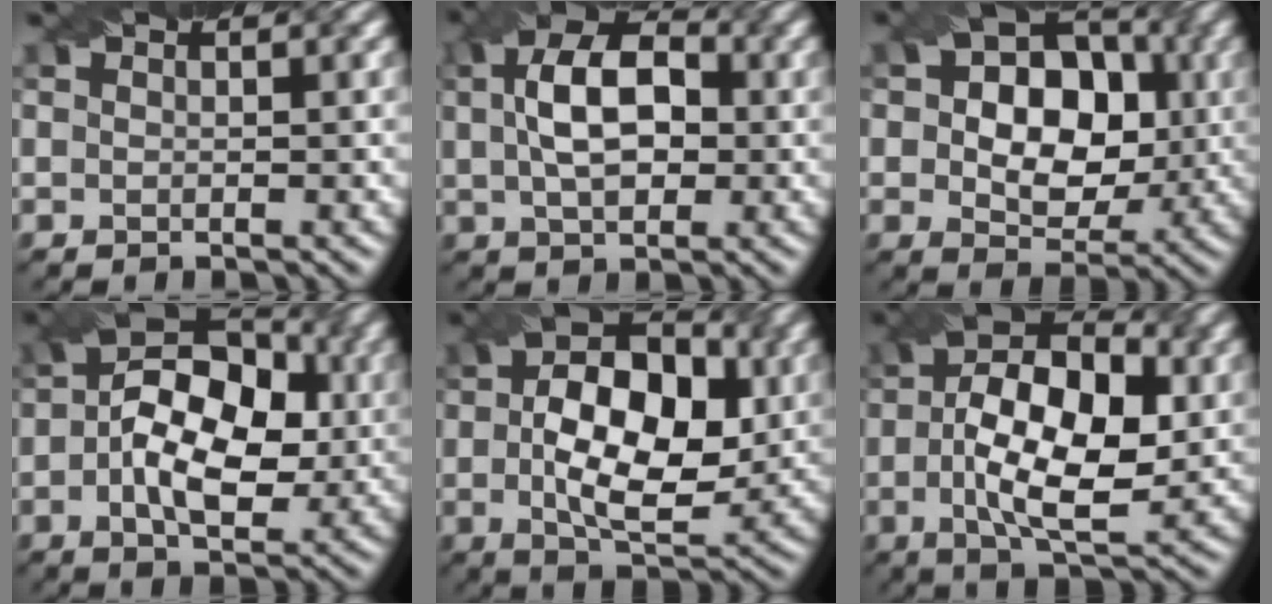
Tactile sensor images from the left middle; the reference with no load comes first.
{"total": 7.6, "force": [1.1, 4.4, 6.1], "torque": [-0.109, 0.018, 0.012]}
{"total": 9.6, "force": [0.8, 7.1, 6.4], "torque": [-0.083, 0.006, 0.008]}
{"total": 10.2, "force": [0.0, 6.1, 8.2], "torque": [-0.125, 0.010, -0.003]}
{"total": 10.4, "force": [0.4, 5.8, 8.7], "torque": [-0.138, 0.007, 0.000]}
{"total": 10.6, "force": [-0.3, 5.2, 9.3], "torque": [-0.165, 0.004, -0.009]}